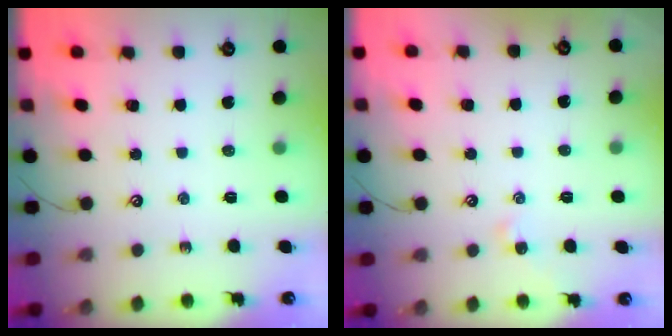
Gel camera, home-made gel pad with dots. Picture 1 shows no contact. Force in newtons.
{"total": 1.1, "press": 1.0, "slide": 0.4}